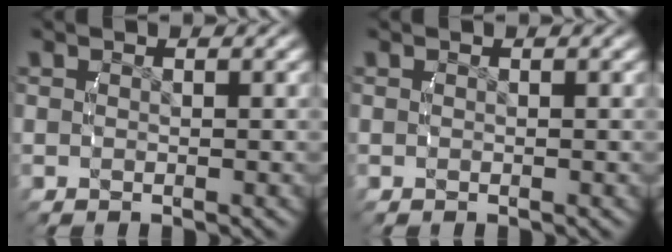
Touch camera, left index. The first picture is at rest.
{"total": 0.0}